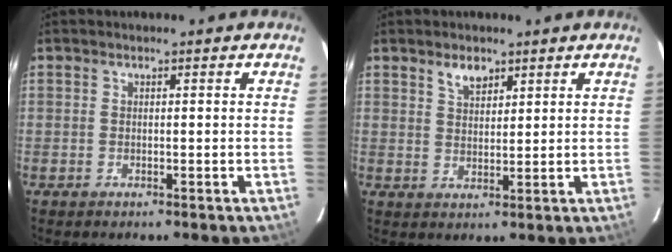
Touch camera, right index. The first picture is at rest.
{"total": 3.6, "force": [2.5, 1.9, 1.8], "torque": [-0.028, 0.007, 0.046]}